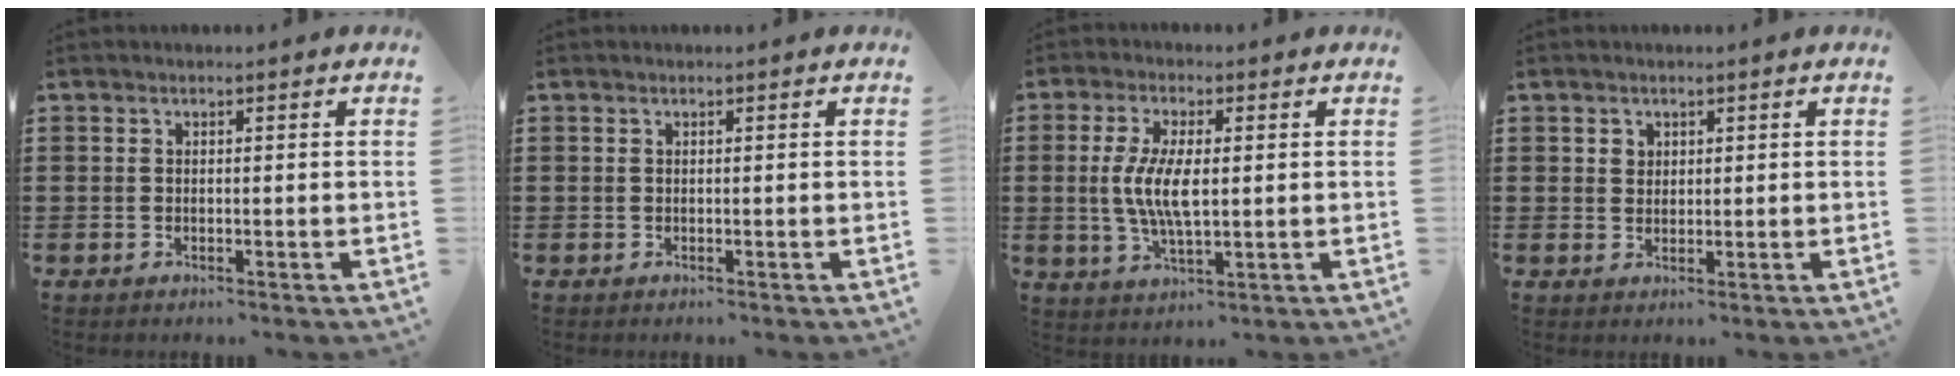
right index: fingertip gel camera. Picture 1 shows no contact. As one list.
[{"total": 0.0}, {"total": 7.3, "force": [0.2, 2.7, 6.8], "torque": [-0.147, 0.000, -0.003]}, {"total": 1.5, "force": [0.8, 1.3, 0.2], "torque": [-0.008, 0.004, 0.015]}]